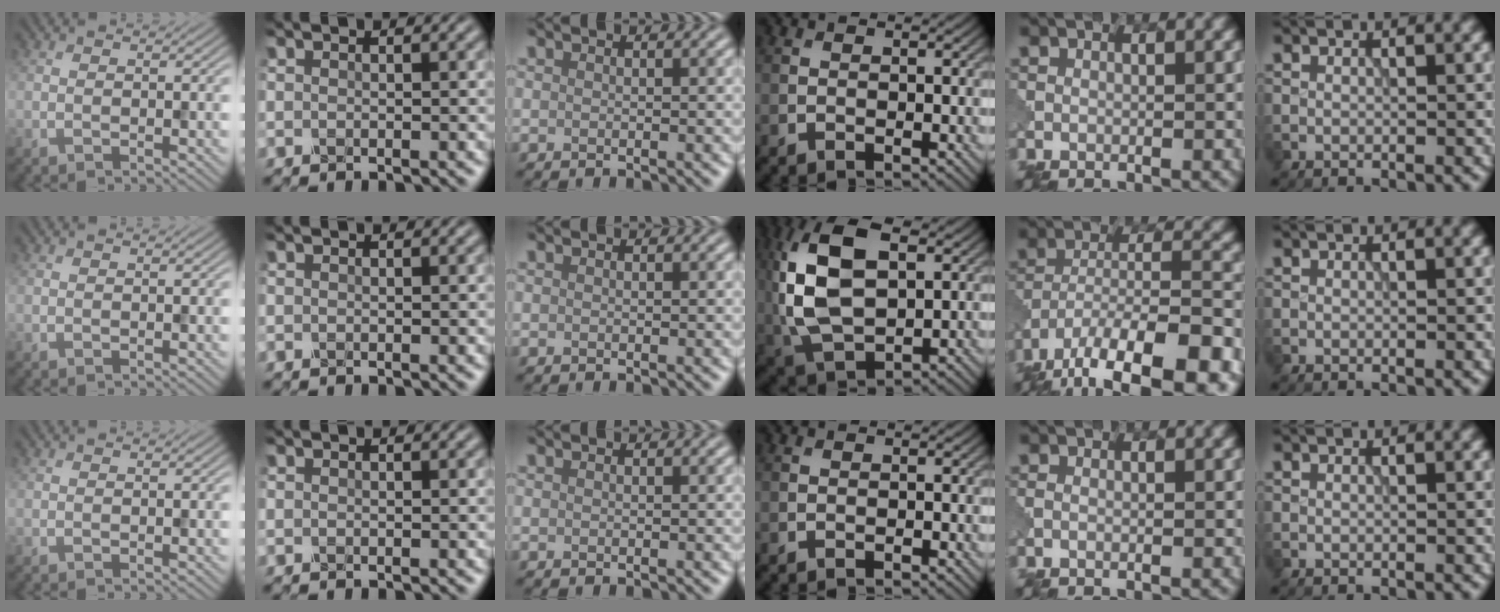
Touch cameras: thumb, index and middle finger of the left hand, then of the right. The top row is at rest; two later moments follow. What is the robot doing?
{"motion": "wrap", "object": "tissue paper"}